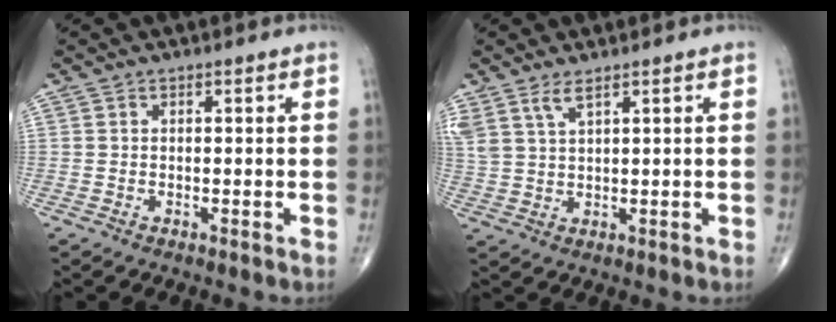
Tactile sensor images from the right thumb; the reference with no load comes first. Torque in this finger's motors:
{"motor_torque": [0.07, 0.08, 0.52, 0.40, 0.05]}